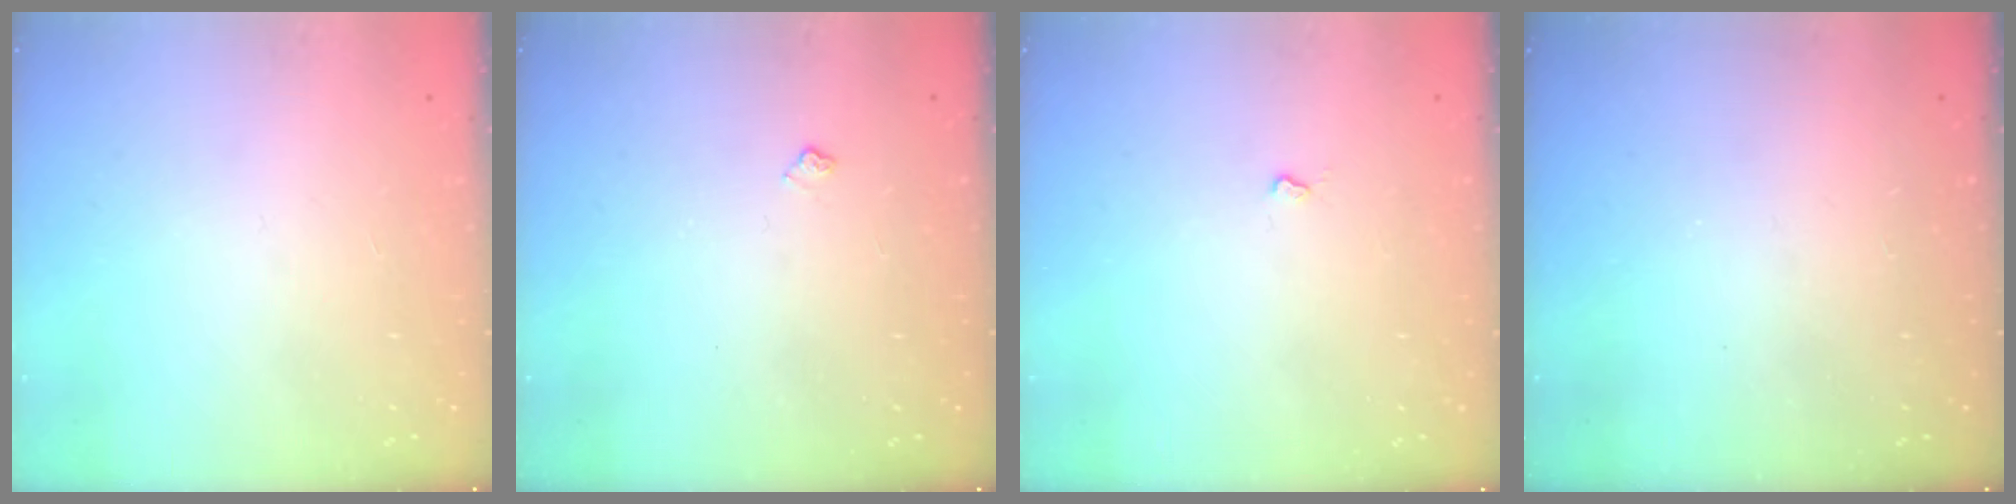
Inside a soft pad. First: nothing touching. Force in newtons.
{"total": 3.9, "press": 3.8, "slide": 0.5}
{"total": 1.9, "press": 1.9, "slide": 0.4}
{"total": 0.0}